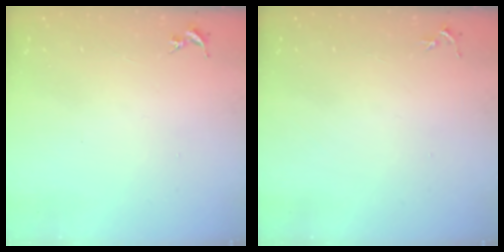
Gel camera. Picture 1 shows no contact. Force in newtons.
{"total": 3.3, "press": 3.2, "slide": 0.4}